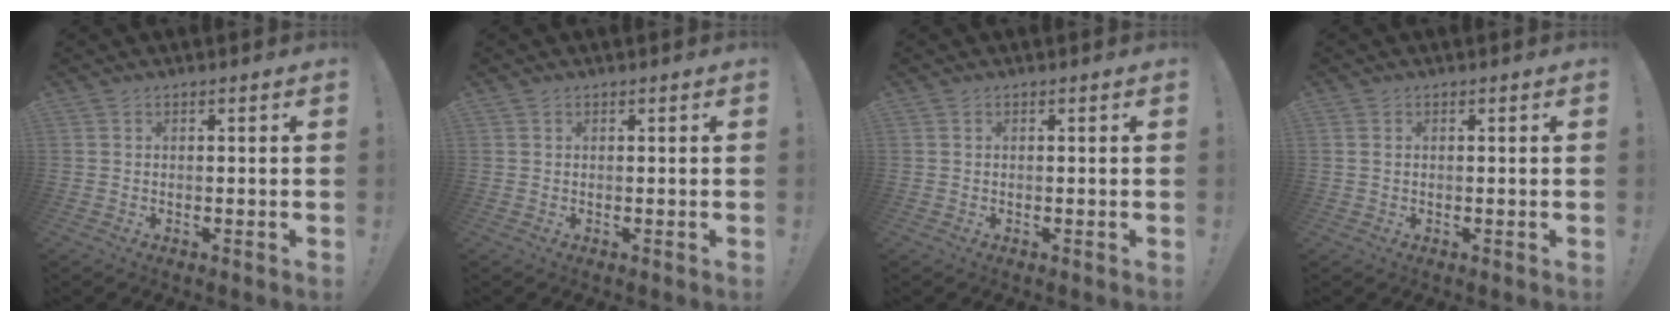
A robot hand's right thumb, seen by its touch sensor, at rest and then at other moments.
{"total": 0.0}
{"total": 0.0}
{"total": 0.9, "force": [0.4, 0.7, 0.5], "torque": [-0.004, 0.000, 0.005]}